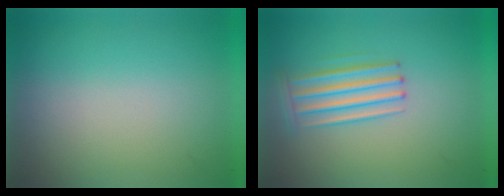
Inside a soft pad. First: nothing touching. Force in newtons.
{"total": 2.9}